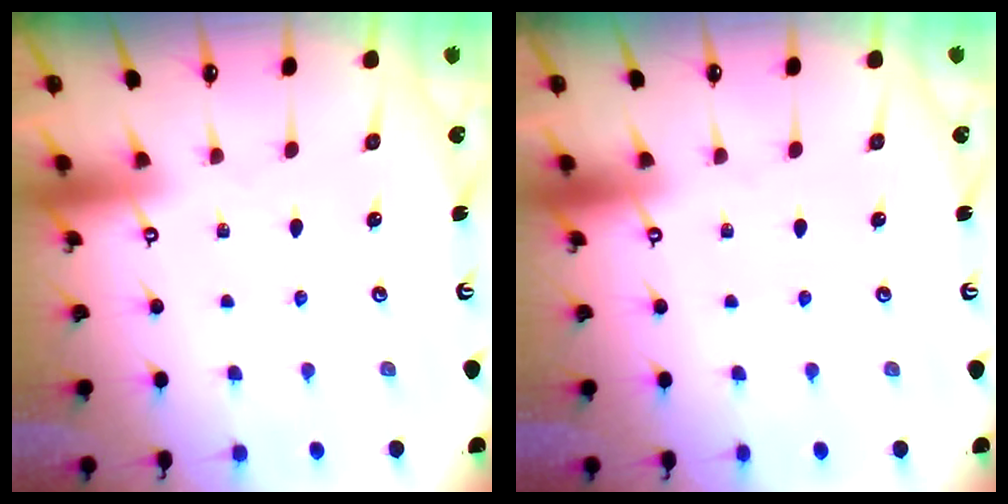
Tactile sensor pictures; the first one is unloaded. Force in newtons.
{"total": 0.0}